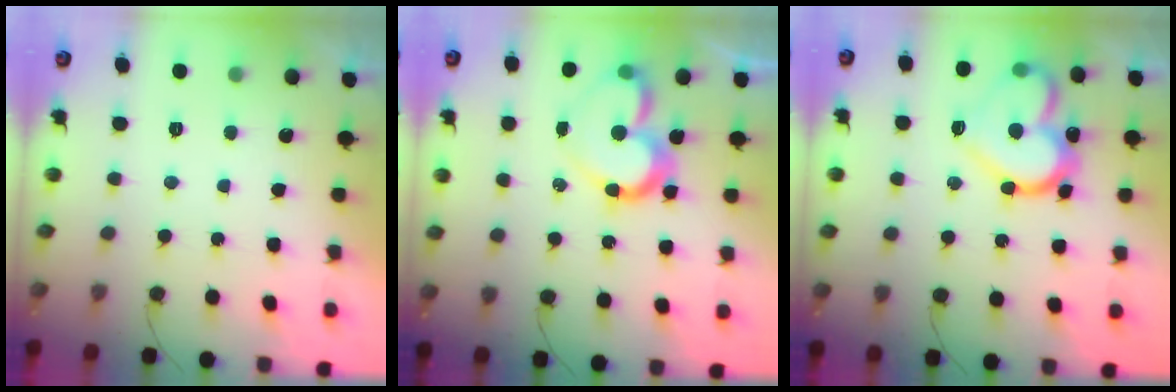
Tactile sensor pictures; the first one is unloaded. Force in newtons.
{"total": 13.0, "press": 12.9, "slide": 1.1}
{"total": 18.6, "press": 18.6, "slide": 1.4}